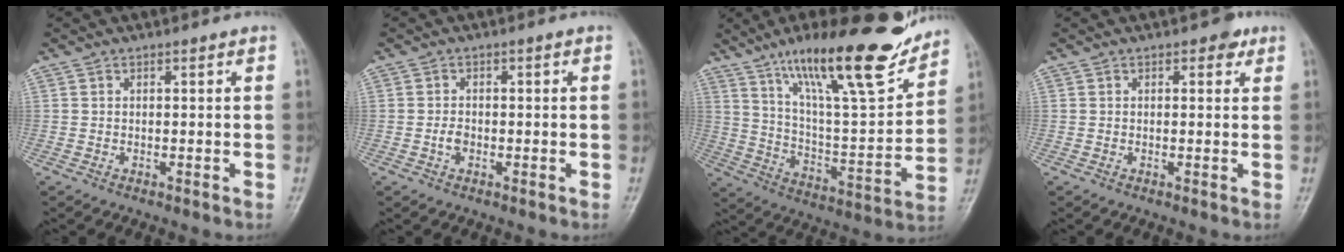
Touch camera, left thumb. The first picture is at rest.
{"total": 1.9, "force": [-0.6, 1.3, 1.2], "torque": [-0.020, 0.009, -0.013]}
{"total": 23.7, "force": [16.2, 5.4, 16.4], "torque": [-0.233, -0.071, 0.270]}
{"total": 2.0, "force": [1.0, 1.3, 1.1], "torque": [0.000, -0.001, 0.008]}